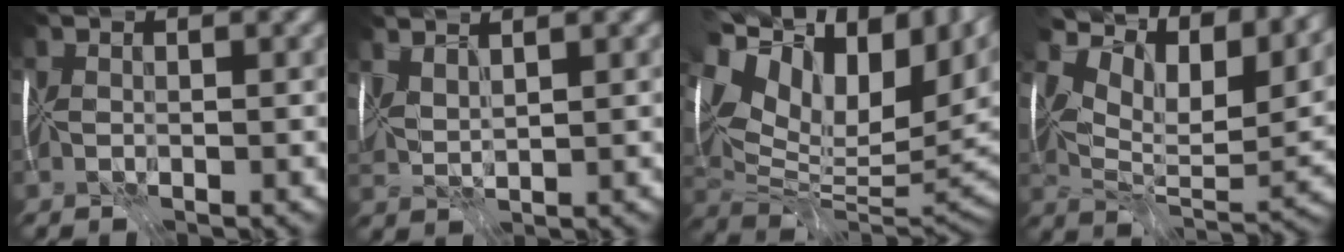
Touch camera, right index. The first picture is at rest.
{"total": 1.6, "force": [1.3, -0.6, 0.7], "torque": [-0.029, 0.000, 0.036]}
{"total": 17.0, "force": [5.6, 9.1, 13.2], "torque": [-0.247, -0.010, 0.146]}
{"total": 10.7, "force": [7.2, 4.1, 6.8], "torque": [-0.136, 0.015, 0.134]}